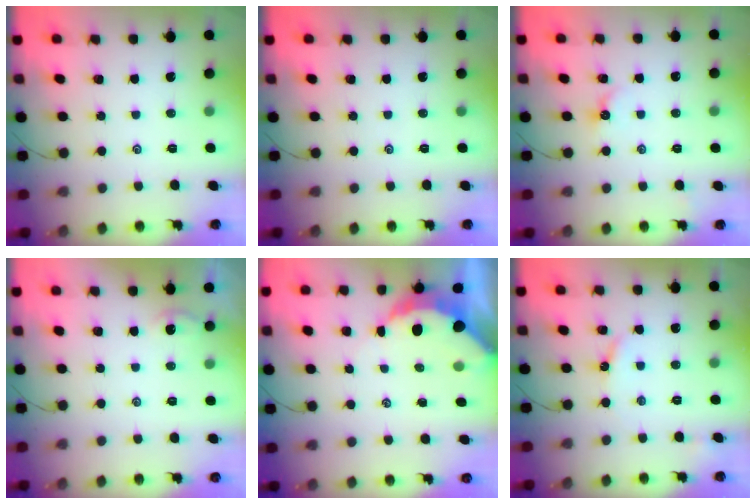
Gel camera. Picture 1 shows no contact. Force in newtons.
{"total": 0.0}
{"total": 3.9, "press": 3.9, "slide": 0.6}
{"total": 0.8, "press": 0.8, "slide": 0.2}
{"total": 6.0, "press": 5.9, "slide": 0.8}
{"total": 3.6, "press": 3.6, "slide": 0.4}